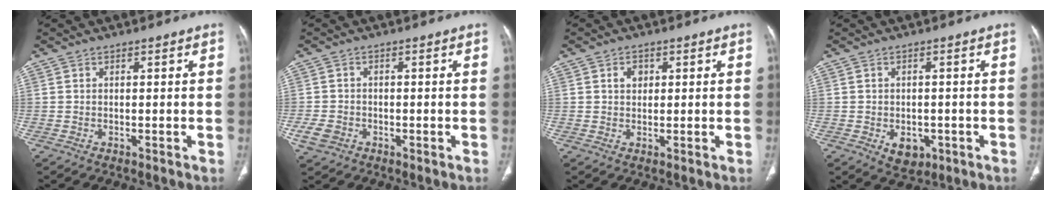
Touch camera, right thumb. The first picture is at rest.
{"total": 3.7, "force": [-1.3, 3.0, 1.7], "torque": [-0.031, 0.007, -0.021]}
{"total": 2.6, "force": [0.9, 2.0, 1.4], "torque": [-0.013, -0.002, 0.013]}
{"total": 4.7, "force": [-1.5, 3.4, 2.9], "torque": [-0.026, 0.003, -0.010]}